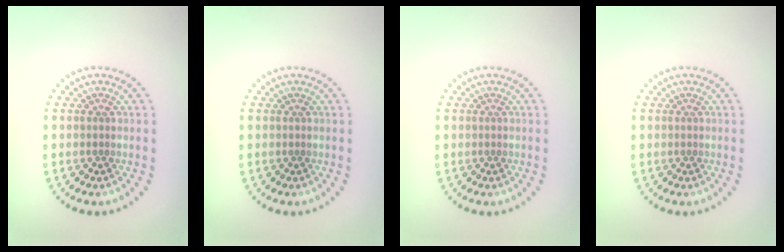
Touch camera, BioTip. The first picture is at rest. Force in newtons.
{"total": 0.0}
{"total": 0.0}
{"total": 0.0}